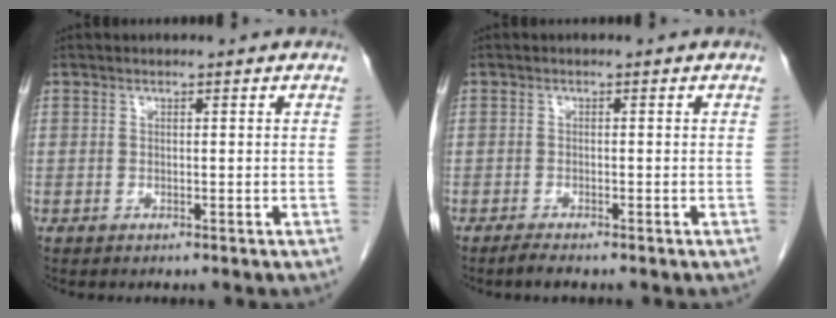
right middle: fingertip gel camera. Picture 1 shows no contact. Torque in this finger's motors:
{"motor_torque": [0.11, -0.07, 0.00, 0.00]}